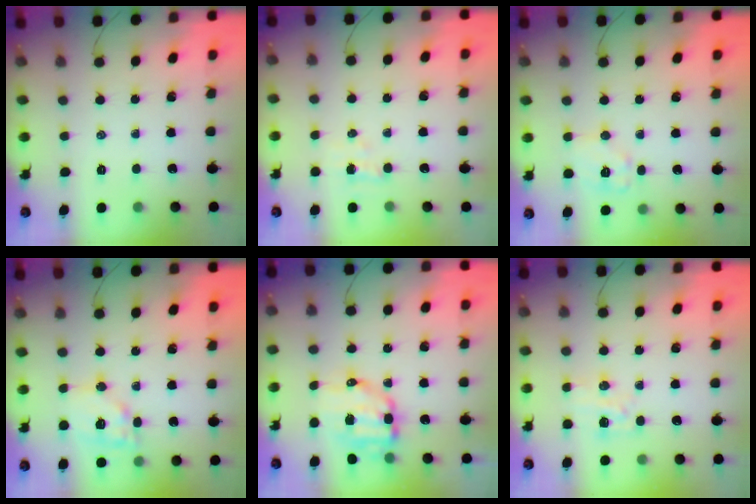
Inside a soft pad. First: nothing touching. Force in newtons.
{"total": 2.5, "press": 2.3, "slide": 0.8}
{"total": 9.2, "press": 9.2, "slide": 0.8}
{"total": 12.0, "press": 11.8, "slide": 2.5}
{"total": 9.9, "press": 9.8, "slide": 1.8}
{"total": 4.3, "press": 4.2, "slide": 0.8}